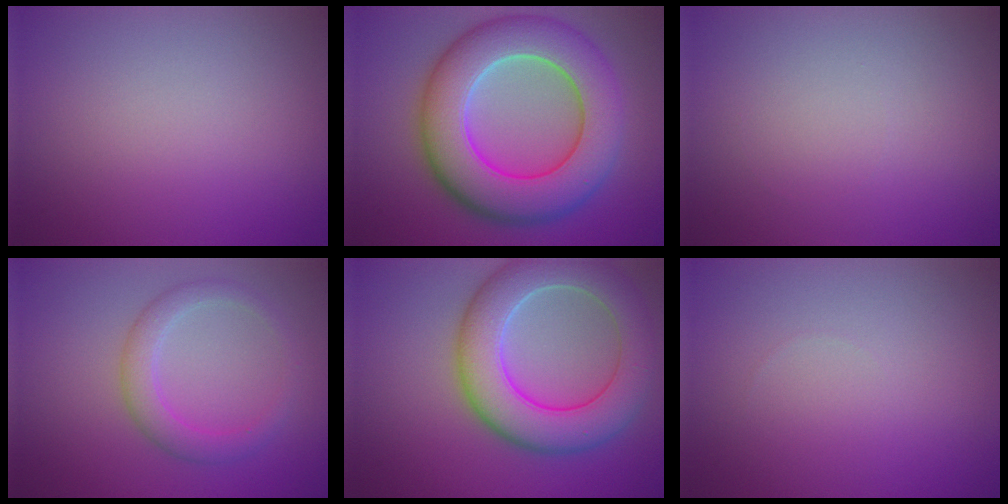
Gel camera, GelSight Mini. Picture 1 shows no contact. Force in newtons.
{"total": 11.1, "press": 11.0, "slide": 0.7}
{"total": 0.0}
{"total": 2.8, "press": 2.8, "slide": 0.2}
{"total": 8.5, "press": 8.5, "slide": 0.4}
{"total": 0.0}